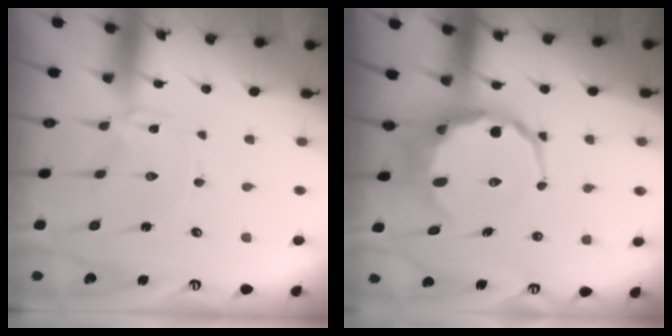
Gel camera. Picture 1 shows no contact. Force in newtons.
{"total": 8.6, "press": 8.3, "slide": 2.3}